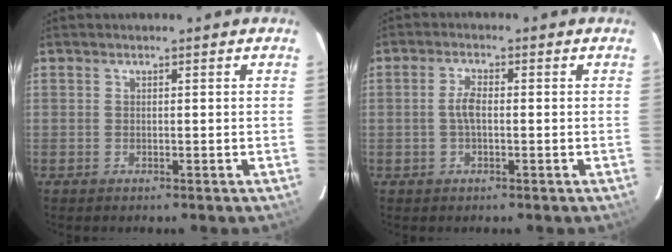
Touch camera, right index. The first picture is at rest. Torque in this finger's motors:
{"motor_torque": [0.35, 0.11, 0.25, 0.07]}